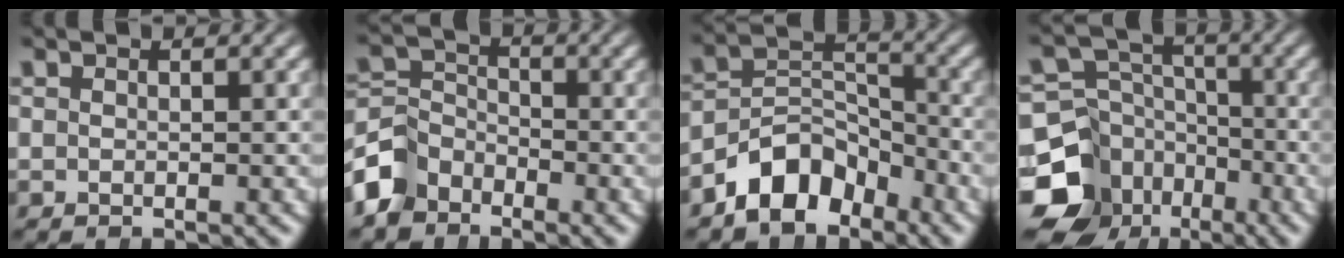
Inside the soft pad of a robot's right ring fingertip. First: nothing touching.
{"total": 6.1, "force": [-3.0, 4.9, 2.0], "torque": [-0.038, -0.018, -0.047]}
{"total": 7.5, "force": [-4.3, 4.9, 3.6], "torque": [-0.036, -0.014, -0.074]}
{"total": 13.4, "force": [-5.1, 10.7, 6.3], "torque": [-0.091, -0.048, -0.076]}